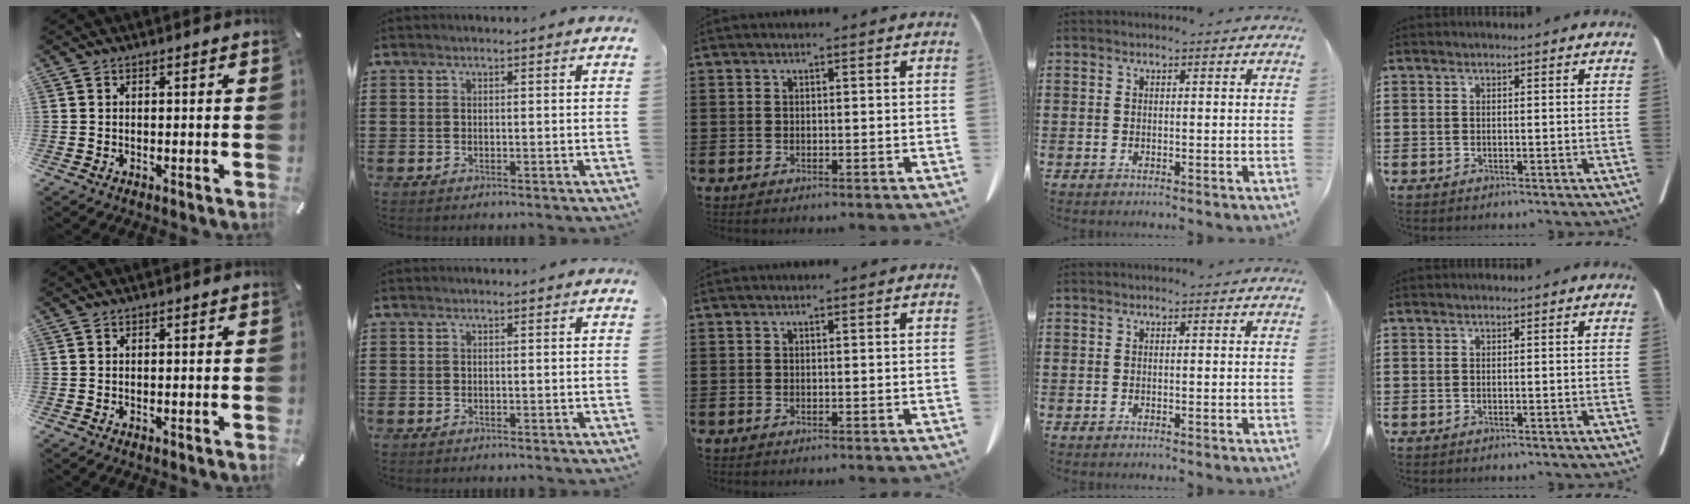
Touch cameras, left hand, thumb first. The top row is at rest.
{}